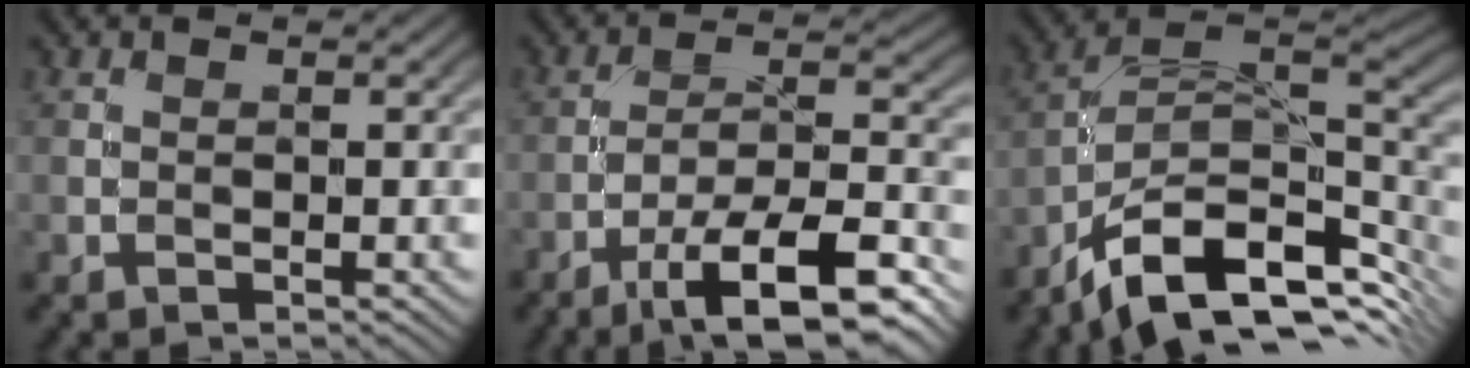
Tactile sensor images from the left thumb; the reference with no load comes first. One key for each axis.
{"total": 13.9, "fx": -9.1, "fy": 3.8, "fz": 9.8, "tx": -0.167, "ty": -0.003, "tz": -0.148}
{"total": 14.2, "fx": -7.3, "fy": 6.5, "fz": 10.3, "tx": -0.192, "ty": -0.006, "tz": -0.126}